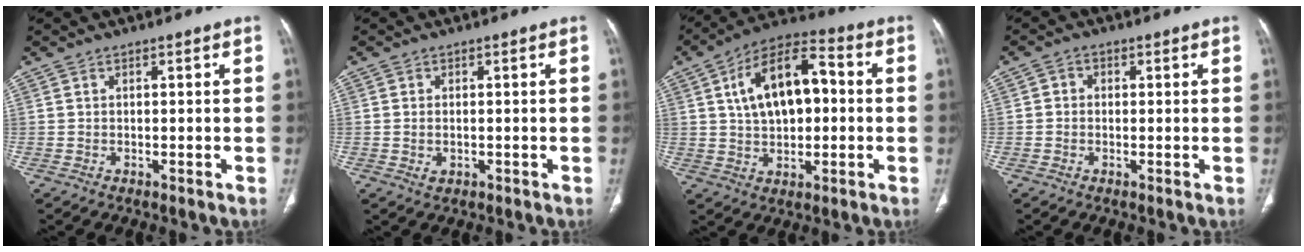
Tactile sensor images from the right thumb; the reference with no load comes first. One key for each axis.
{"total": 1.9, "fx": -0.3, "fy": 1.2, "fz": 1.4, "tx": -0.029, "ty": 0.001, "tz": -0.001}
{"total": 15.2, "fx": 2.2, "fy": 8.4, "fz": 12.4, "tx": -0.190, "ty": 0.026, "tz": 0.031}
{"total": 1.7, "fx": 0.1, "fy": 1.5, "fz": 0.8, "tx": -0.003, "ty": 0.006, "tz": -0.004}